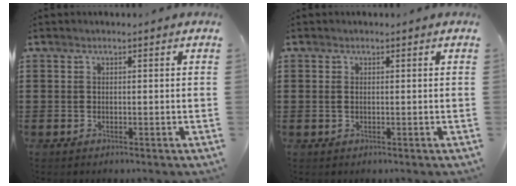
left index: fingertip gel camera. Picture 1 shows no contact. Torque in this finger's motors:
{"motor_torque": [-1.00, 1.13, -0.03, -0.01]}